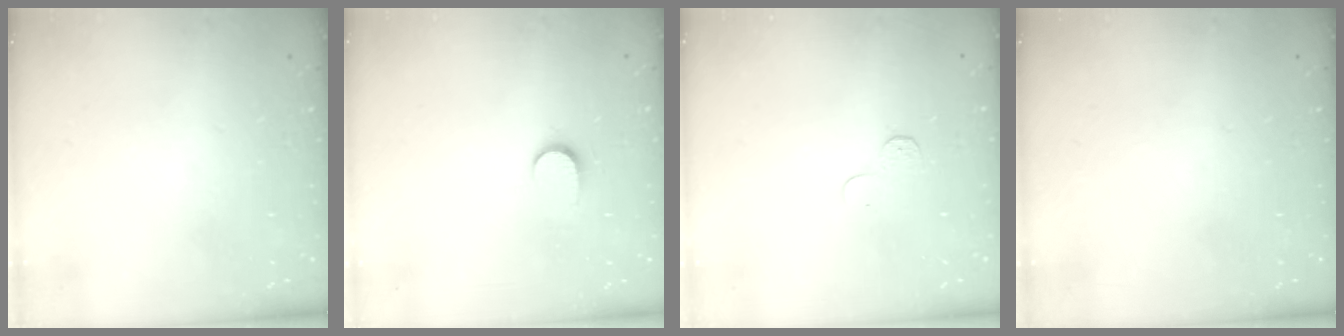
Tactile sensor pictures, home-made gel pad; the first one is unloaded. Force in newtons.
{"total": 5.4, "press": 5.4, "slide": 0.6}
{"total": 3.9, "press": 3.9, "slide": 0.4}
{"total": 0.0}